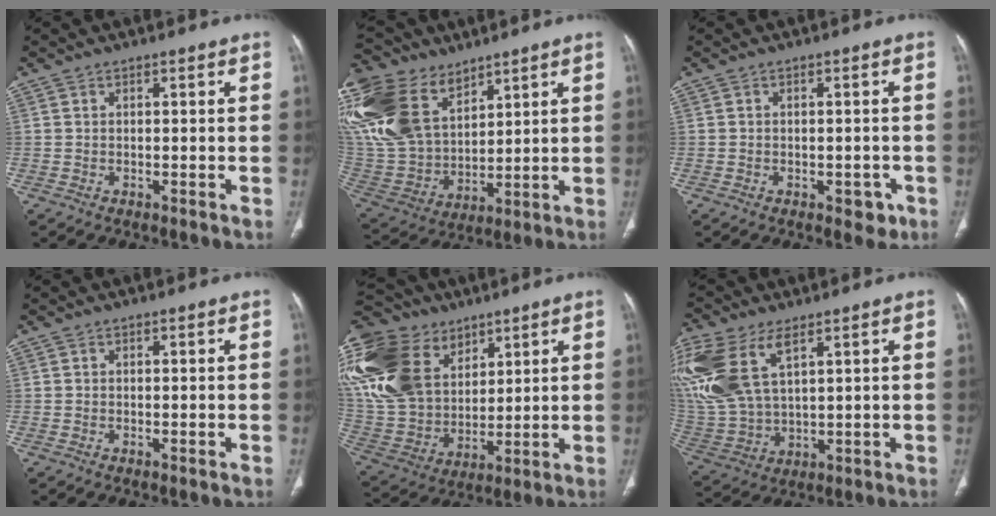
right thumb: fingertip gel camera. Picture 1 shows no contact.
{"total": 29.6, "force": [15.5, 18.4, 17.2], "torque": [-0.420, 0.015, 0.313]}
{"total": 3.1, "force": [-1.4, 1.9, 1.9], "torque": [-0.005, 0.003, -0.014]}
{"total": 0.0}
{"total": 31.4, "force": [13.8, 21.8, 17.9], "torque": [-0.422, 0.030, 0.285]}
{"total": 20.2, "force": [9.0, 10.9, 14.4], "torque": [-0.353, -0.009, 0.187]}